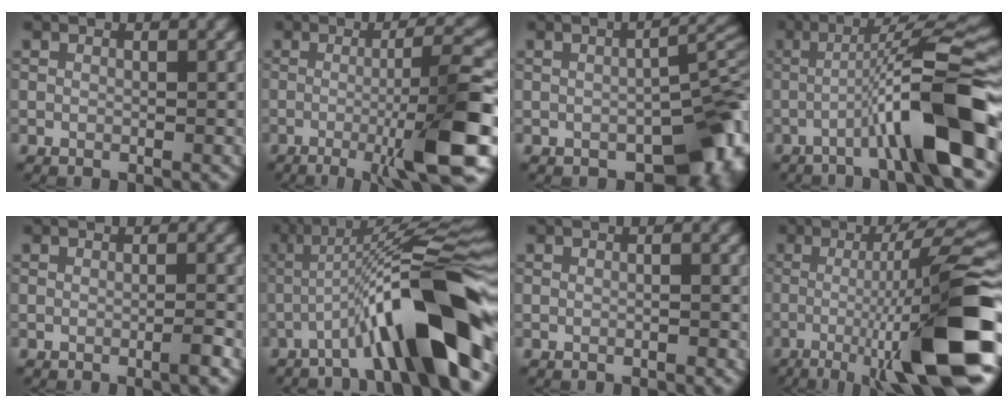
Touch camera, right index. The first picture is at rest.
{"total": 9.5, "force": [-2.6, 1.0, 9.1], "torque": [-0.126, 0.007, -0.050]}
{"total": 7.8, "force": [-3.6, 4.1, 5.6], "torque": [-0.051, -0.011, -0.043]}
{"total": 10.5, "force": [-3.4, 1.2, 9.8], "torque": [-0.132, 0.024, -0.062]}
{"total": 1.4, "force": [-0.7, 0.1, 1.3], "torque": [-0.017, 0.003, -0.016]}
{"total": 12.8, "force": [-5.1, 2.0, 11.5], "torque": [-0.170, 0.024, -0.083]}
{"total": 0.6, "force": [-0.3, 0.1, 0.5], "torque": [-0.009, 0.000, -0.008]}
{"total": 13.1, "force": [-3.7, 1.7, 12.5], "torque": [-0.164, 0.018, -0.061]}